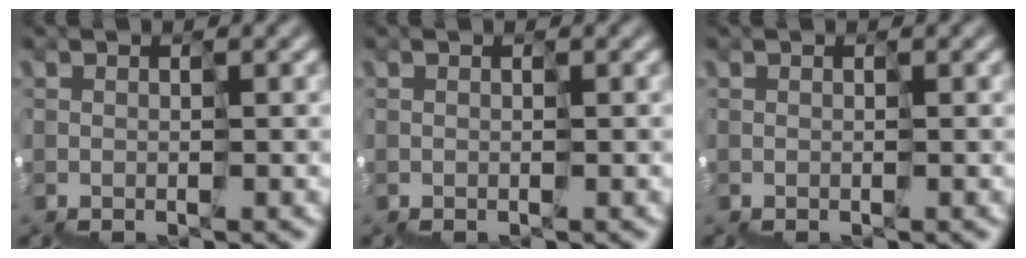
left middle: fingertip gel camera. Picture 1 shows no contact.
{"total": 0.0}
{"total": 0.0}